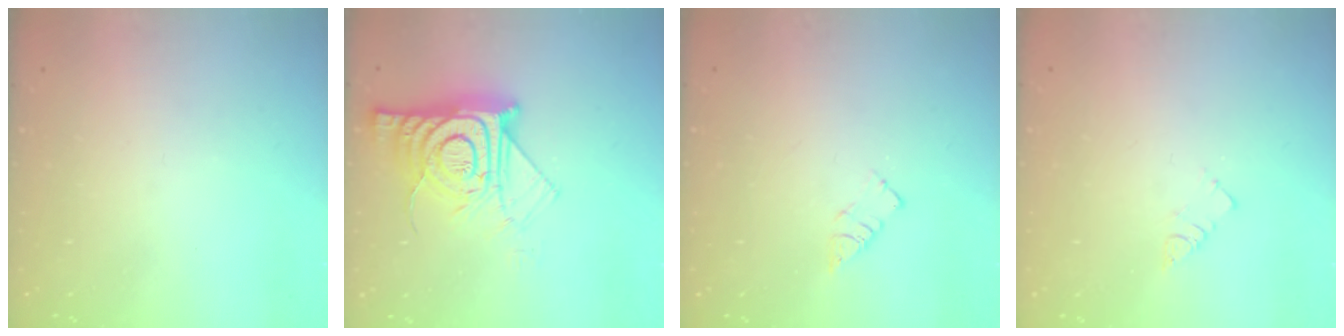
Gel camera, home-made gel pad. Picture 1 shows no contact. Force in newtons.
{"total": 15.1, "press": 15.0, "slide": 1.2}
{"total": 3.1, "press": 3.1, "slide": 0.2}
{"total": 3.2, "press": 3.2, "slide": 0.0}